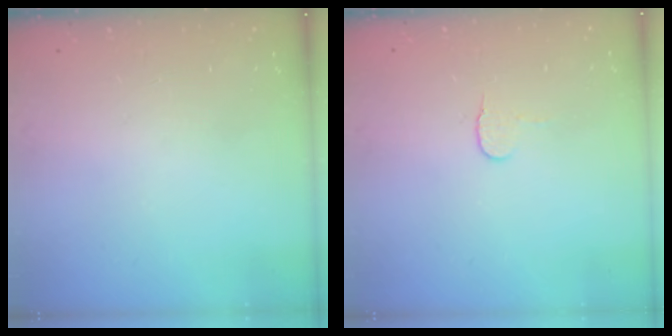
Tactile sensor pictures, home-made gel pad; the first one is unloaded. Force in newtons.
{"total": 4.9, "press": 4.9, "slide": 0.5}